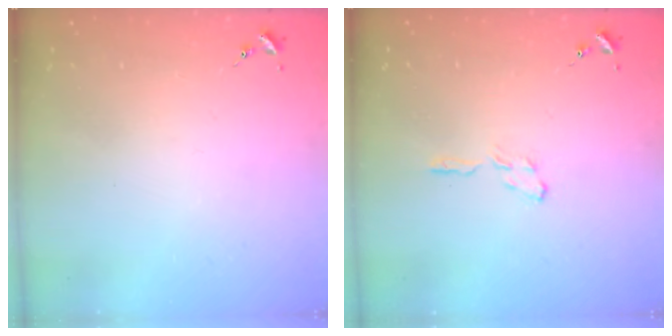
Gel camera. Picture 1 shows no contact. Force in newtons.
{"total": 4.5, "press": 4.5, "slide": 0.5}